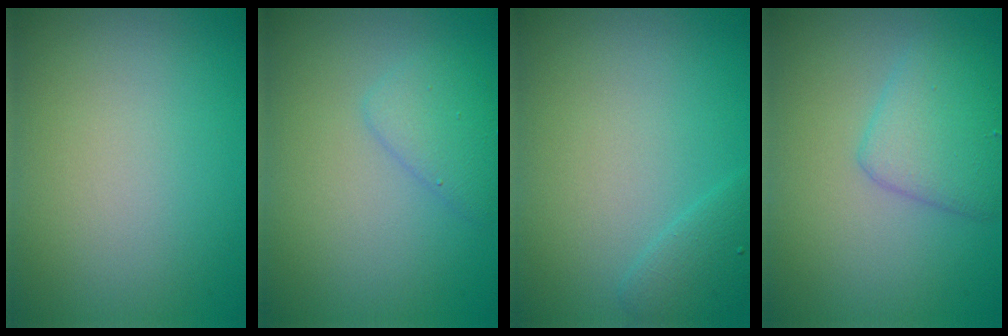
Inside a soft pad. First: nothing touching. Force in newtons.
{"total": 2.1, "press": 2.1, "slide": 0.2}
{"total": 1.6, "press": 1.6, "slide": 0.1}
{"total": 3.5, "press": 3.5, "slide": 0.1}